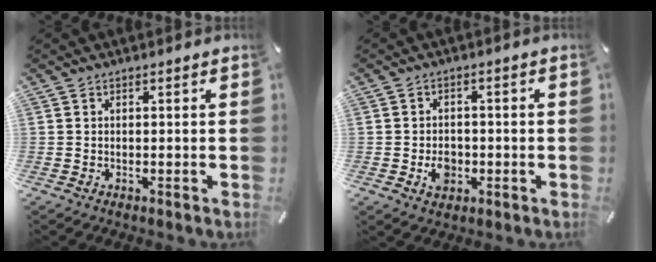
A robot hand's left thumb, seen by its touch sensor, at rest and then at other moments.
{"total": 5.1, "force": [-1.5, 4.2, 2.6], "torque": [-0.042, 0.003, -0.025]}